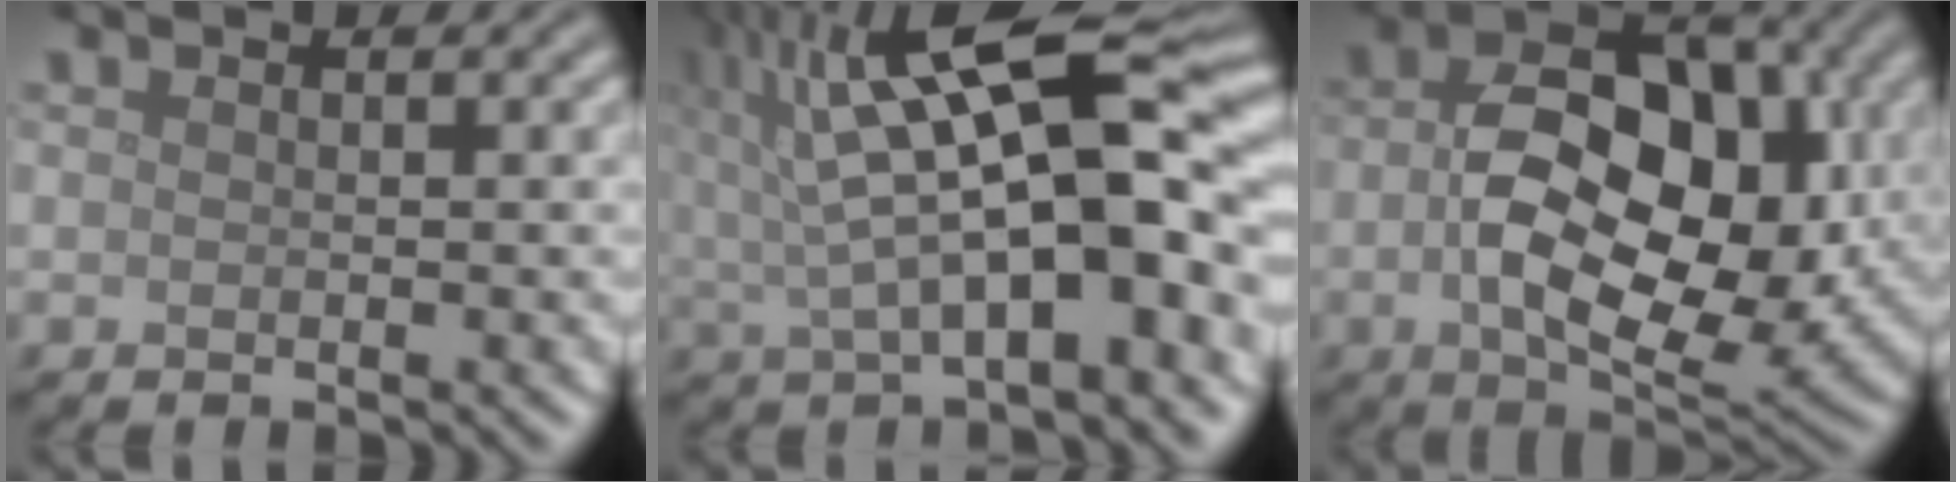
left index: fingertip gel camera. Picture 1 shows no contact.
{"total": 15.3, "force": [3.1, 5.6, 13.9], "torque": [-0.218, 0.016, 0.055]}
{"total": 12.0, "force": [-0.1, 7.2, 9.6], "torque": [-0.151, -0.006, 0.003]}